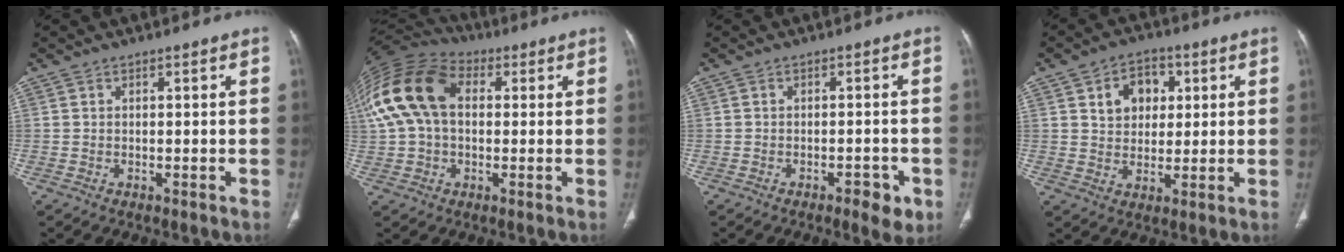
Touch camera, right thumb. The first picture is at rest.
{"total": 18.6, "force": [3.2, 12.5, 13.4], "torque": [-0.291, 0.039, 0.051]}
{"total": 4.2, "force": [-2.1, 1.8, 3.1], "torque": [-0.026, 0.005, -0.023]}
{"total": 8.2, "force": [2.8, 6.2, 4.6], "torque": [-0.036, -0.005, 0.044]}